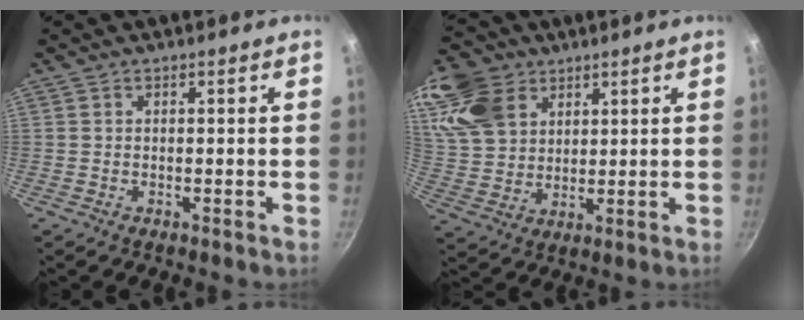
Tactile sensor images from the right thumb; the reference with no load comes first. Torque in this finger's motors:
{"motor_torque": [-0.23, 1.51, 0.28, 0.28, 0.21]}